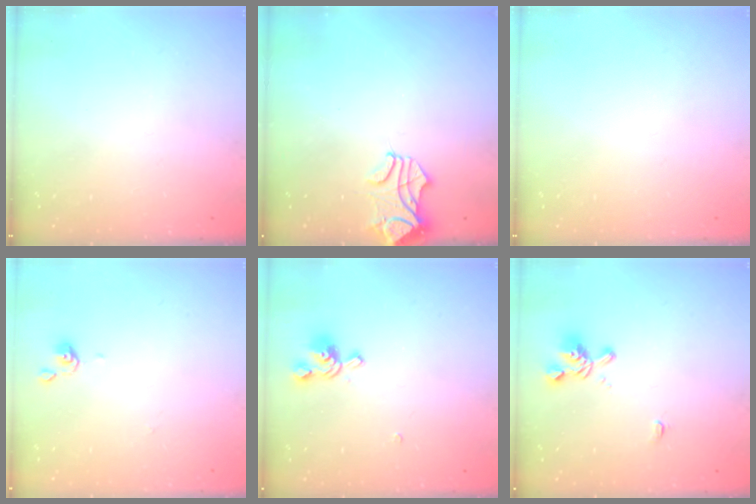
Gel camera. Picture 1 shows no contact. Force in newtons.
{"total": 1.2, "press": 1.2, "slide": 0.3}
{"total": 0.0}
{"total": 0.0}
{"total": 1.2, "press": 0.2, "slide": 1.2}
{"total": 1.2, "press": 0.7, "slide": 1.0}